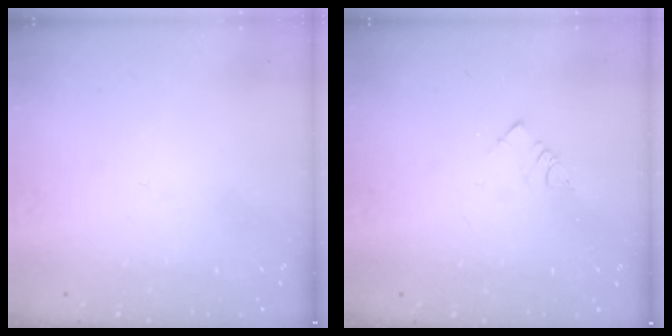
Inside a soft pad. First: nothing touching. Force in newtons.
{"total": 3.2, "press": 3.2, "slide": 0.0}